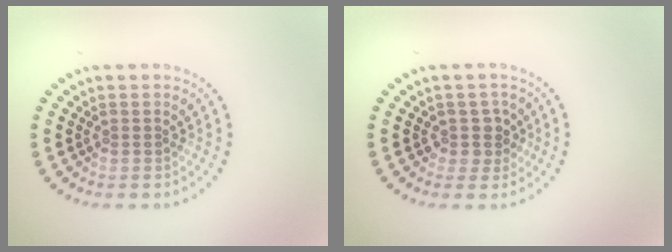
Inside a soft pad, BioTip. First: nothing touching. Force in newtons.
{"total": 2.1, "press": 1.8, "slide": 1.1}